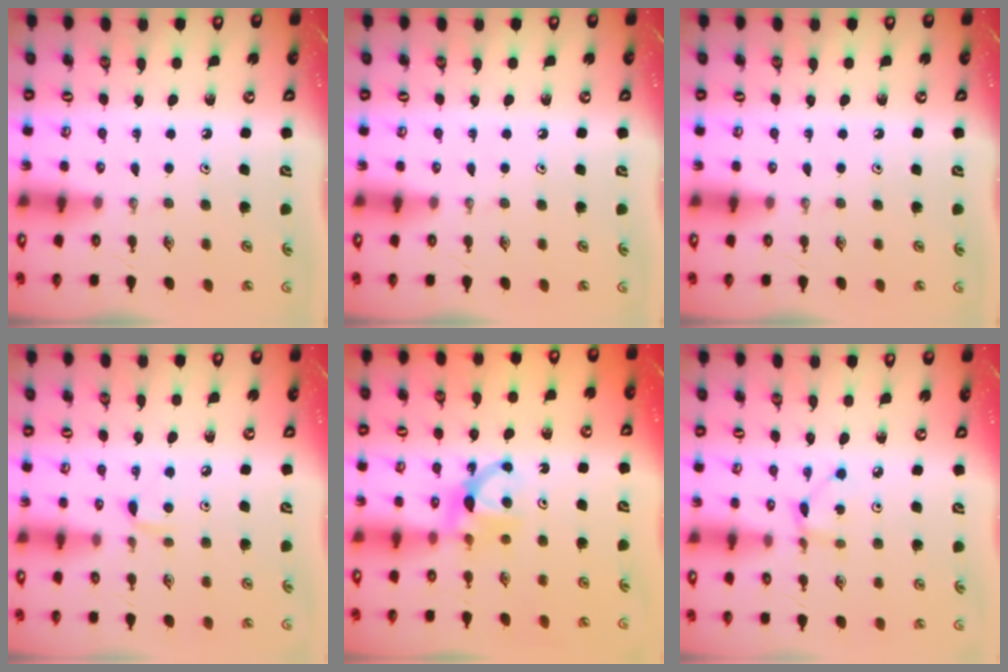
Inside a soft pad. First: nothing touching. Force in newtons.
{"total": 0.0}
{"total": 0.0}
{"total": 5.6, "press": 5.5, "slide": 0.7}
{"total": 7.1, "press": 7.1, "slide": 0.3}
{"total": 3.4, "press": 3.3, "slide": 0.4}